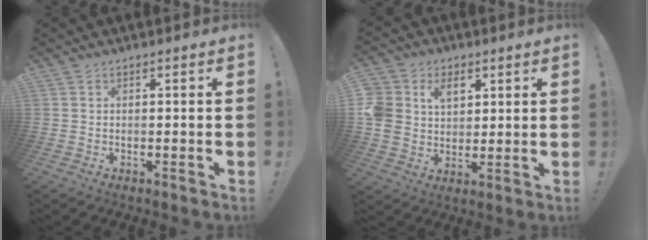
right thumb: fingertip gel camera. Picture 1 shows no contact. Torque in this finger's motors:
{"motor_torque": [0.12, 0.11, -0.01, 0.04, 0.02]}